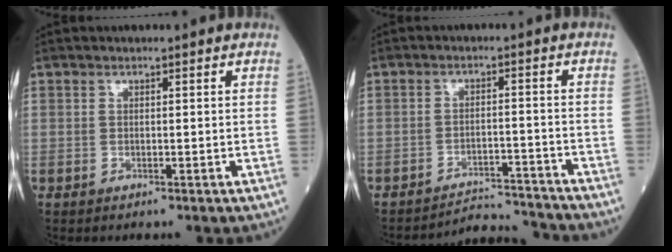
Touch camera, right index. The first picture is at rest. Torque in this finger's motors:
{"motor_torque": [0.23, -0.77, 0.14, -0.01]}